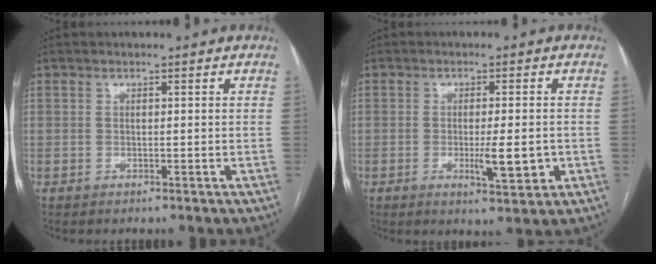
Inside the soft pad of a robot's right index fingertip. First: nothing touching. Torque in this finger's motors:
{"motor_torque": [0.69, 0.59, 0.20, 0.04]}